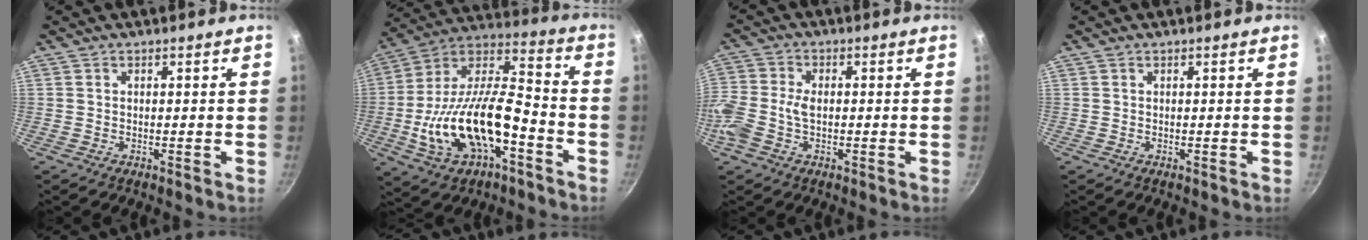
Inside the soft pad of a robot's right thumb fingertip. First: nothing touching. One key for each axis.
{"total": 22.5, "fx": -6.8, "fy": 11.0, "fz": 18.4, "tx": -0.331, "ty": 0.049, "tz": -0.127}
{"total": 9.2, "fx": -1.6, "fy": 6.2, "fz": 6.7, "tx": -0.147, "ty": 0.016, "tz": -0.047}
{"total": 0.0}